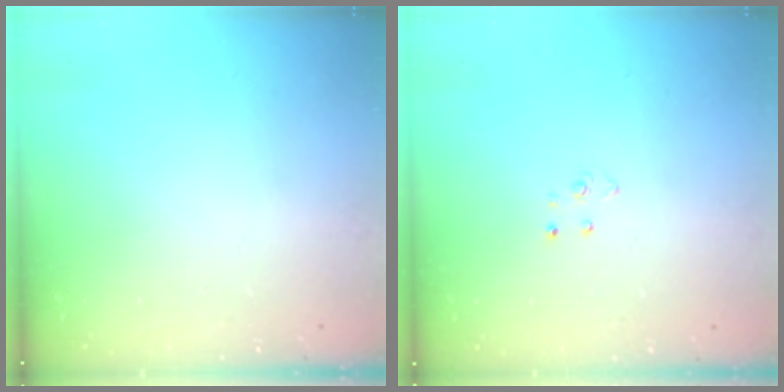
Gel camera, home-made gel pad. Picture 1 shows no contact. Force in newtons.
{"total": 2.8, "press": 2.8, "slide": 0.3}